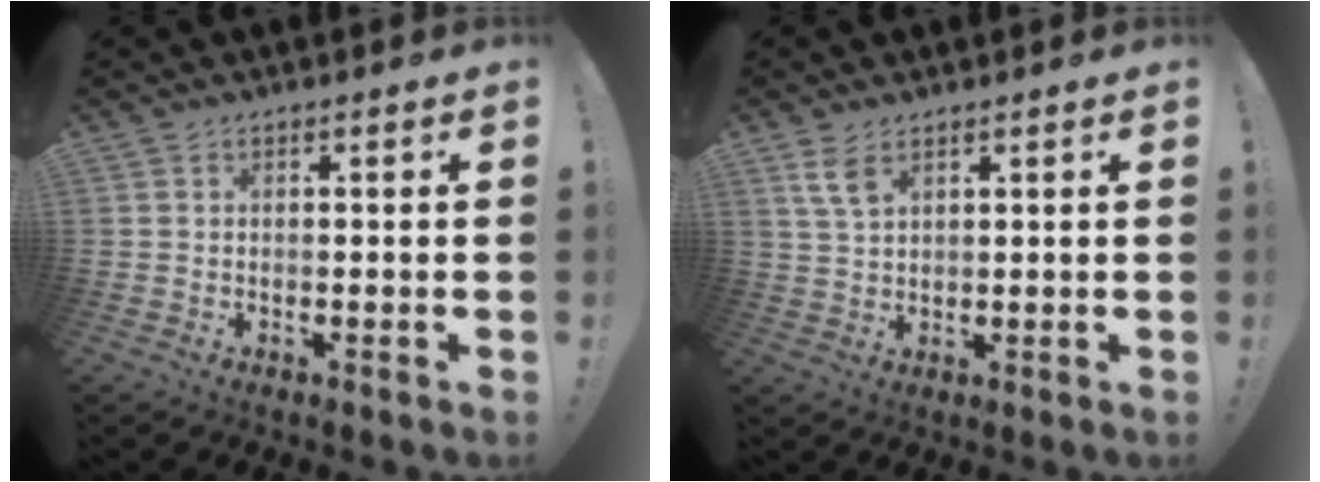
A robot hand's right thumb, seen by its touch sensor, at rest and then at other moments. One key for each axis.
{"total": 5.3, "fx": 3.1, "fy": 2.4, "fz": 3.6, "tx": -0.059, "ty": -0.012, "tz": 0.059}